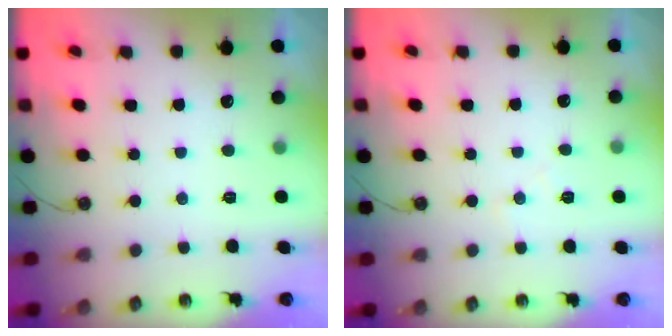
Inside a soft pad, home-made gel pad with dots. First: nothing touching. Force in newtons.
{"total": 5.5, "press": 5.5, "slide": 0.8}